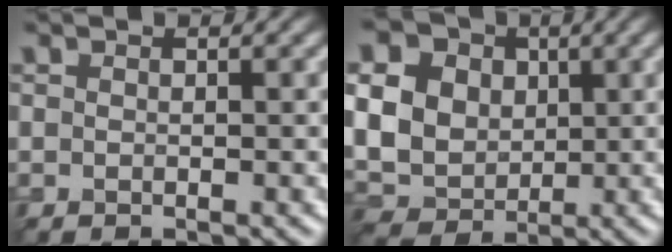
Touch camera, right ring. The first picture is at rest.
{"total": 14.2, "force": [3.9, 11.8, 6.9], "torque": [-0.165, 0.020, 0.064]}